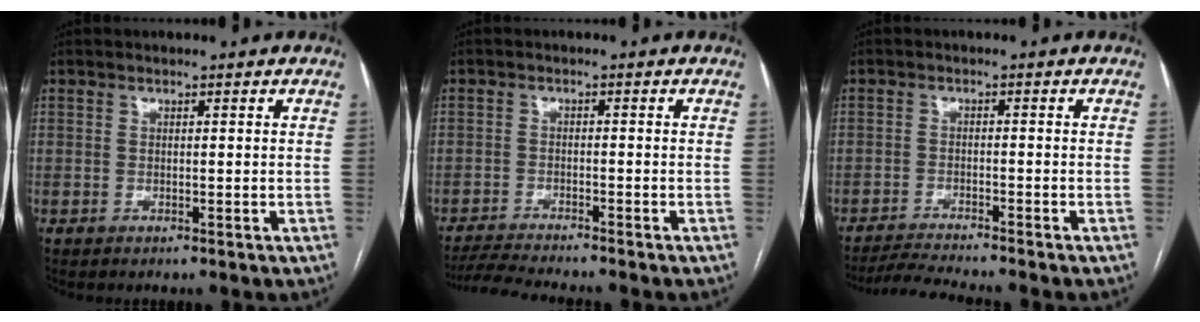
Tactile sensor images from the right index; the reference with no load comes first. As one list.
[{"total": 5.8, "force": [-5.5, -0.7, 1.7], "torque": [-0.029, -0.021, -0.096]}, {"total": 5.1, "force": [-4.8, -1.2, 1.3], "torque": [-0.023, -0.020, -0.085]}]